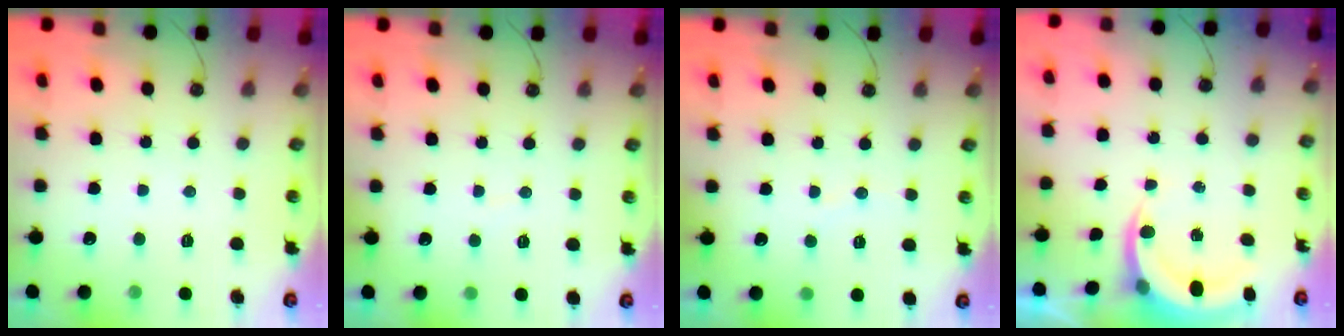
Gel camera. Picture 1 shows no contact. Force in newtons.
{"total": 2.9, "press": 2.9, "slide": 0.3}
{"total": 3.1, "press": 2.7, "slide": 1.5}
{"total": 5.2, "press": 5.2, "slide": 0.6}